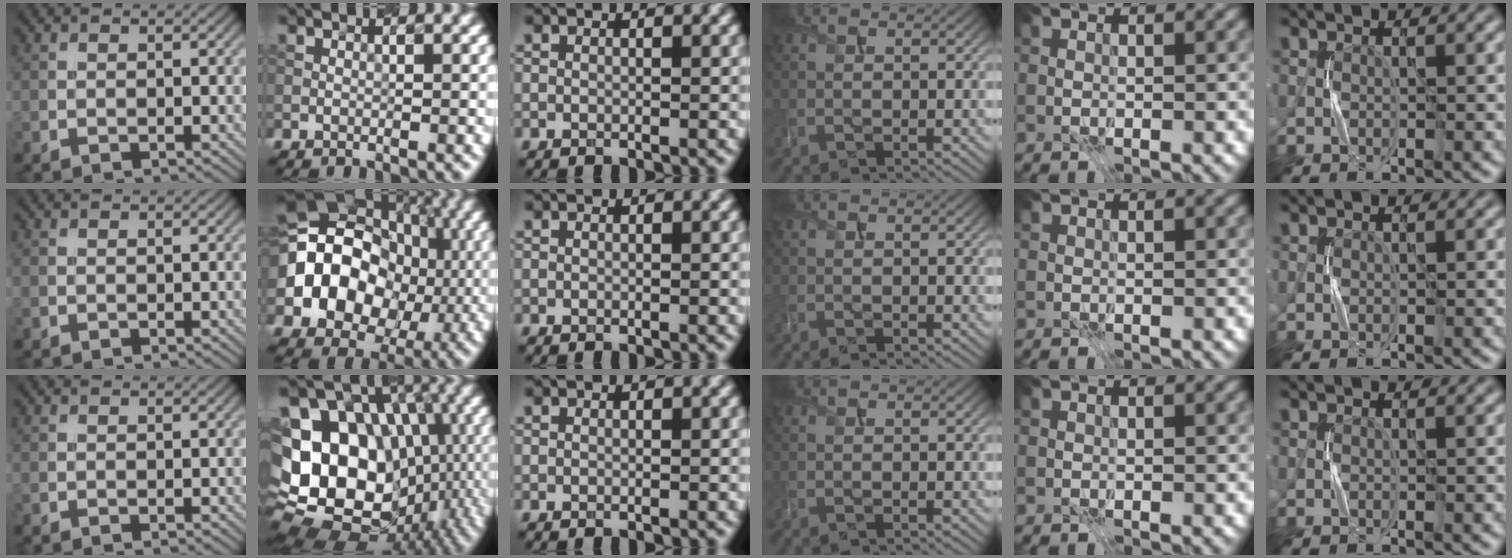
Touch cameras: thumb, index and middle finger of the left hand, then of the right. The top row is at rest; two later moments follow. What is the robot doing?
{"motion": "press", "object": "joystick"}